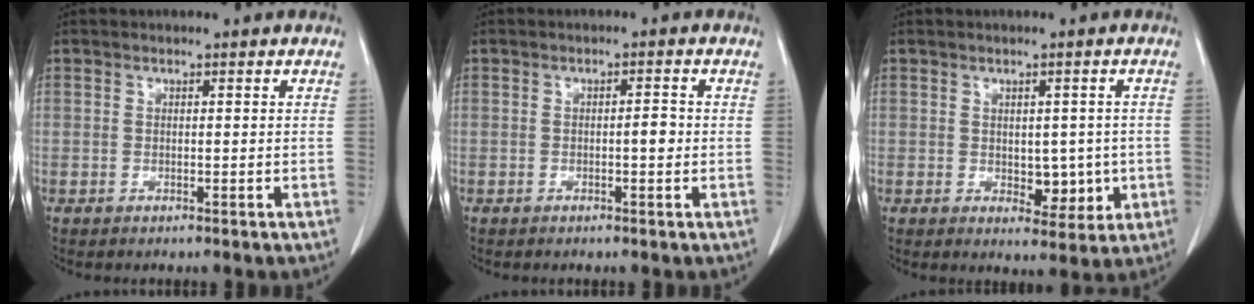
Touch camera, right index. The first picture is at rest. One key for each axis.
{"total": 1.9, "fx": -0.3, "fy": 0.5, "fz": 1.8, "tx": -0.024, "ty": 0.004, "tz": -0.007}
{"total": 5.2, "fx": -0.6, "fy": 3.1, "fz": 4.1, "tx": -0.043, "ty": 0.002, "tz": 0.003}